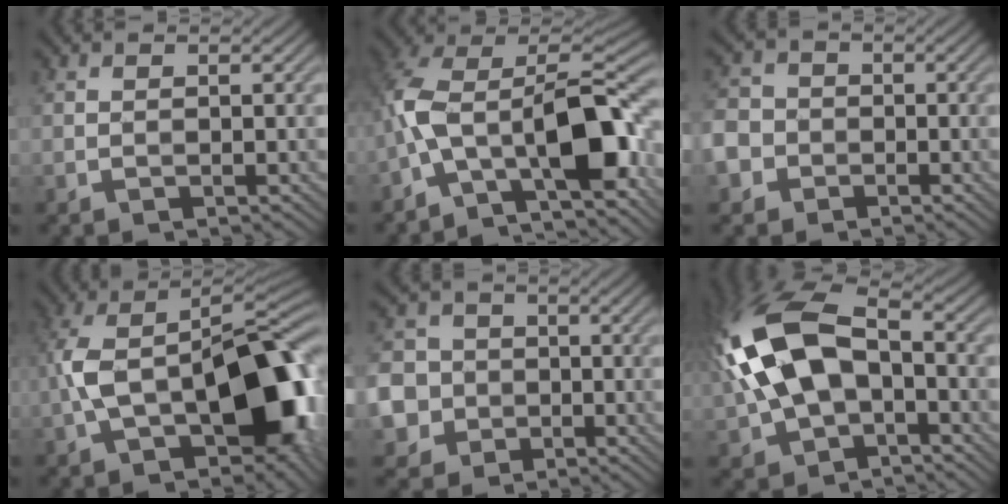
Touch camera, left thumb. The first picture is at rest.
{"total": 15.1, "force": [-4.3, 7.7, 12.3], "torque": [-0.221, 0.007, -0.081]}
{"total": 5.3, "force": [-2.4, 4.6, 1.4], "torque": [-0.042, -0.010, -0.066]}
{"total": 15.4, "force": [-2.8, 8.6, 12.5], "torque": [-0.214, -0.003, -0.052]}
{"total": 8.8, "force": [-2.5, 8.1, 2.4], "torque": [-0.086, -0.020, -0.073]}
{"total": 15.2, "force": [-0.7, 9.0, 12.2], "torque": [-0.288, 0.014, -0.021]}